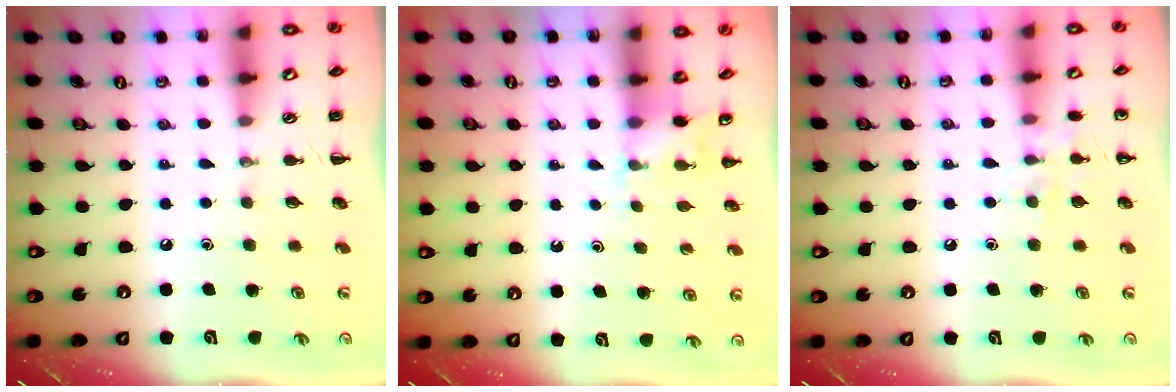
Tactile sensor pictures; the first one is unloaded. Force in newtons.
{"total": 3.7, "press": 3.5, "slide": 1.1}
{"total": 6.9, "press": 6.8, "slide": 1.5}